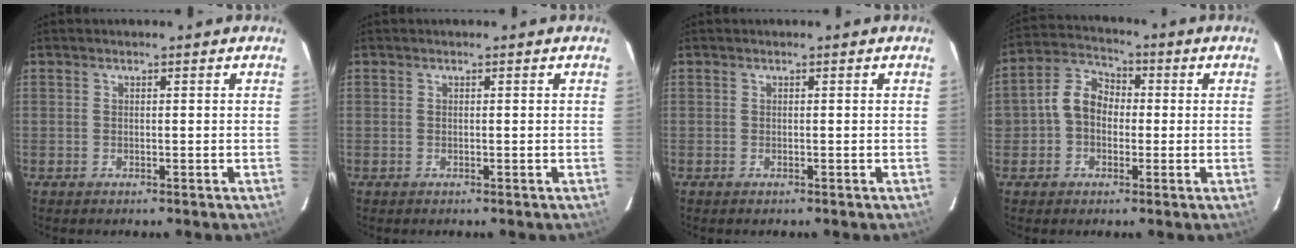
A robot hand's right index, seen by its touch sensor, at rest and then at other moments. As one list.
[{"total": 0.0}, {"total": 0.0}, {"total": 7.5, "force": [-0.7, 6.2, 4.2], "torque": [-0.084, 0.029, -0.016]}]